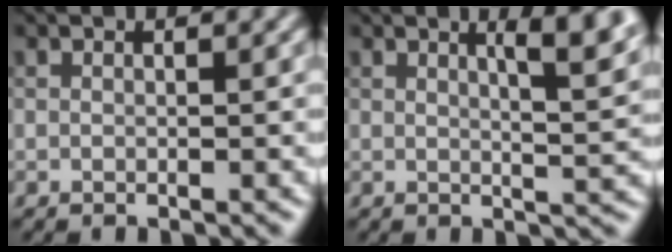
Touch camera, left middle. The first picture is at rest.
{"total": 5.3, "force": [2.5, 1.4, 4.4], "torque": [-0.045, 0.007, 0.032]}